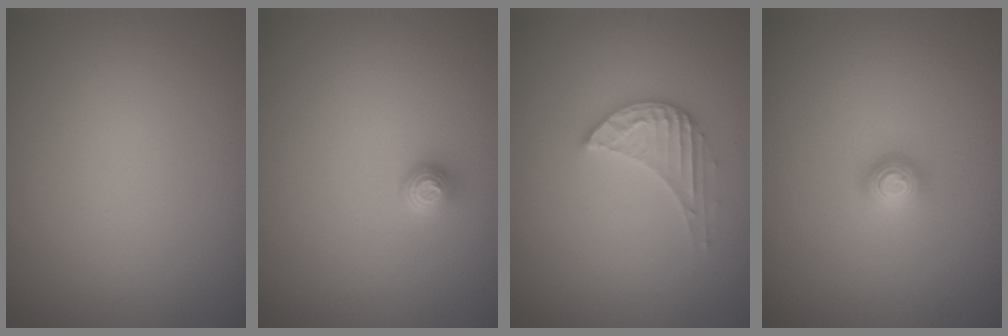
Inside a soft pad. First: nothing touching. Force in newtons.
{"total": 1.2, "press": 0.9, "slide": 0.8}
{"total": 3.0, "press": 2.9, "slide": 0.4}
{"total": 1.3, "press": 1.2, "slide": 0.7}